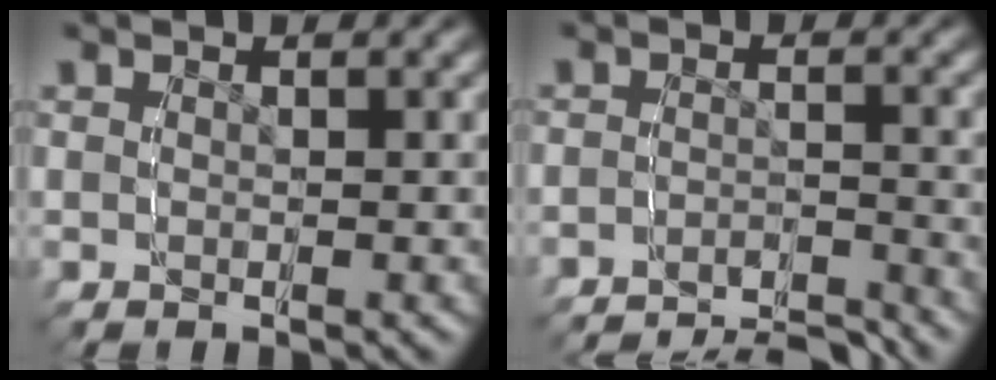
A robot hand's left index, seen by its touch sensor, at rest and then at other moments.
{"total": 8.1, "force": [-8.0, 1.1, 1.0], "torque": [0.009, -0.019, -0.132]}